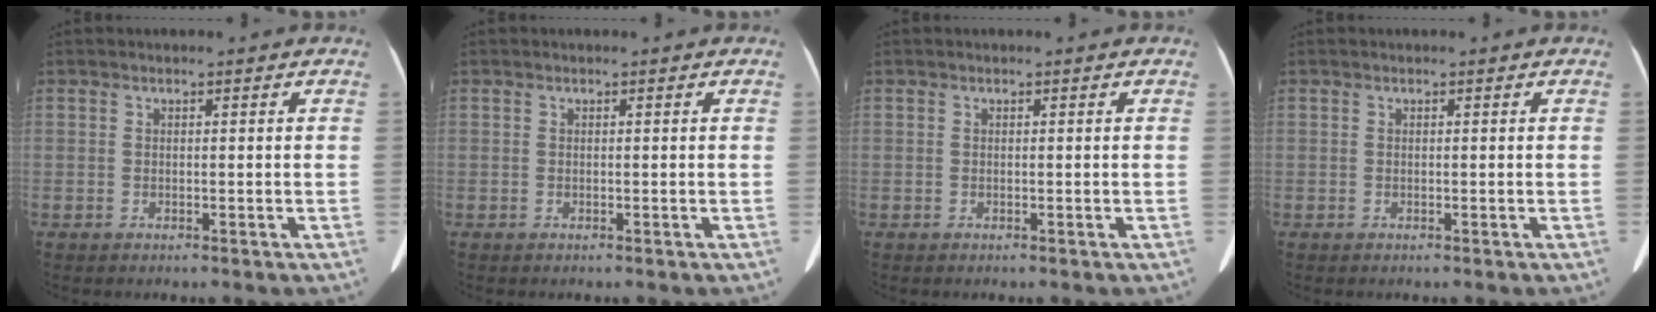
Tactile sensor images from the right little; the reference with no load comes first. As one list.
[{"total": 0.0}, {"total": 0.0}, {"total": 0.0}]